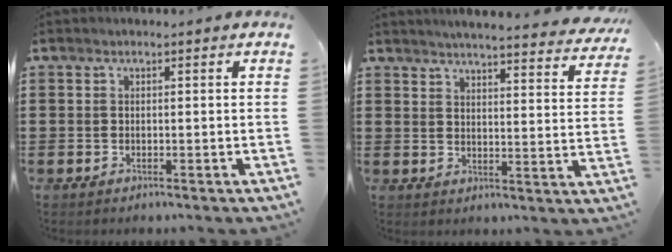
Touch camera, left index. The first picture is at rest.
{"total": 4.3, "force": [4.2, -0.5, 1.0], "torque": [-0.039, -0.029, 0.071]}